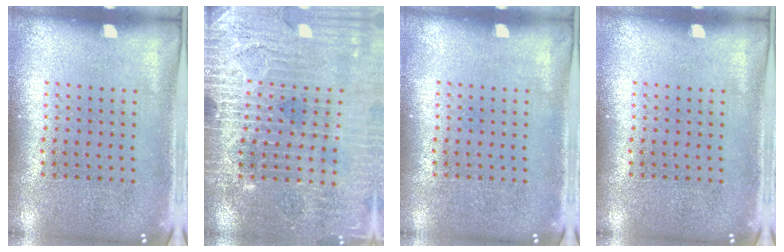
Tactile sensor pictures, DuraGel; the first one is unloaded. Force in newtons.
{"total": 3.4, "press": 3.4, "slide": 0.1}
{"total": 0.0}
{"total": 0.0}